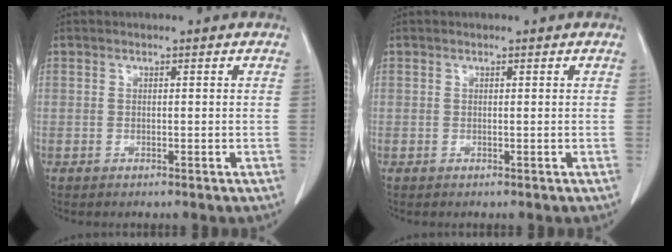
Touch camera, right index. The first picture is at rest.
{"total": 0.0}